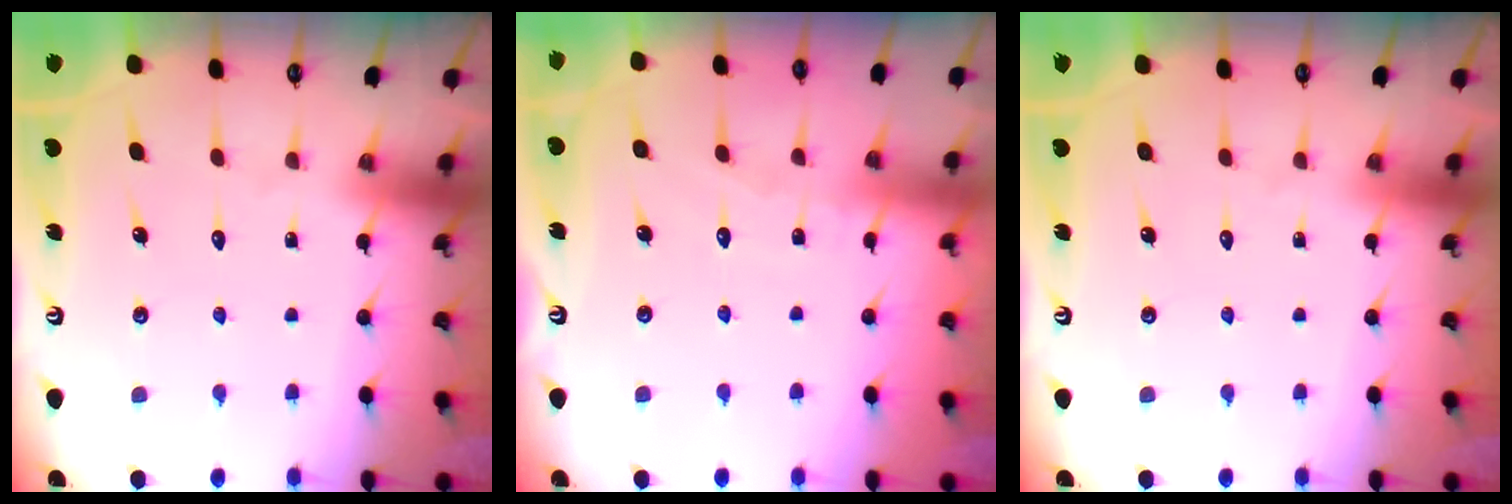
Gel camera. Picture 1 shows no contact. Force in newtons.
{"total": 4.5, "press": 4.5, "slide": 0.3}
{"total": 0.0}